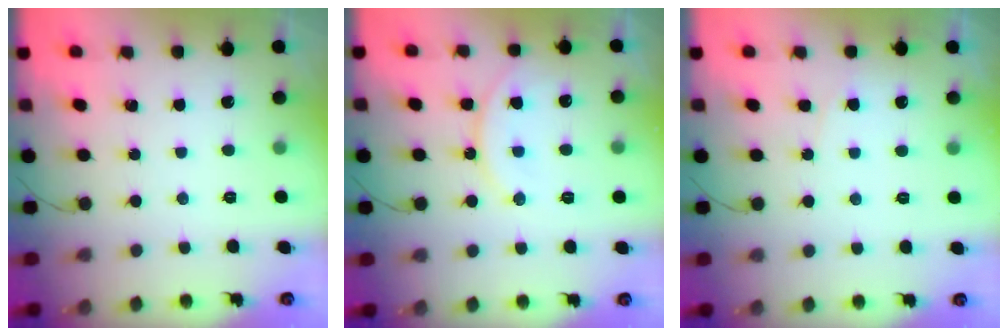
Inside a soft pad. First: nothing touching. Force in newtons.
{"total": 12.7, "press": 12.6, "slide": 1.2}
{"total": 3.4, "press": 3.3, "slide": 0.3}